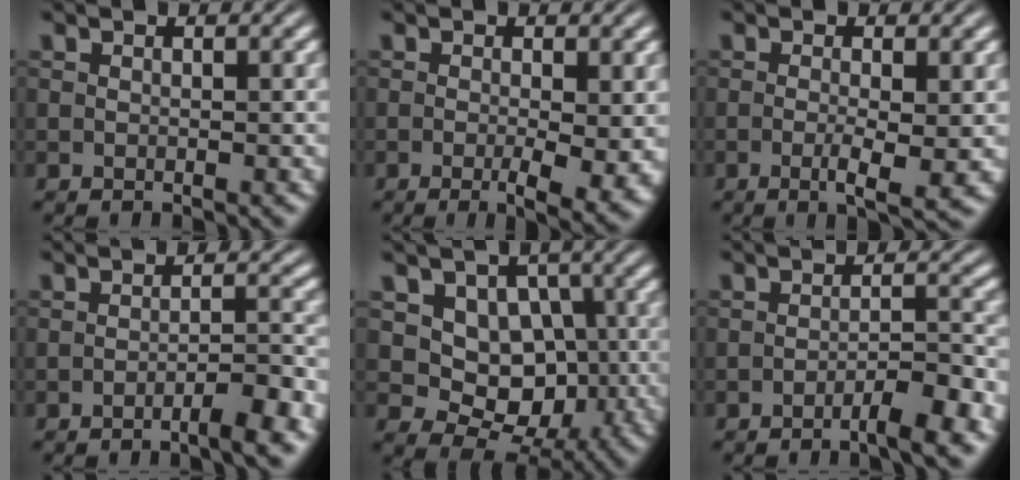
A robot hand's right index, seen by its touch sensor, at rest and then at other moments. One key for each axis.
{"total": 4.3, "fx": -1.6, "fy": 1.0, "fz": 3.8, "tx": -0.055, "ty": -0.020, "tz": -0.020}
{"total": 3.1, "fx": -0.9, "fy": 0.2, "fz": 3.0, "tx": -0.052, "ty": -0.016, "tz": -0.011}
{"total": 2.8, "fx": -2.0, "fy": -0.2, "fz": 1.9, "tx": -0.019, "ty": 0.005, "tz": -0.039}
{"total": 10.8, "fx": -1.0, "fy": 9.2, "fz": 5.5, "tx": -0.119, "ty": -0.047, "tz": -0.009}
{"total": 3.1, "fx": -2.1, "fy": -0.1, "fz": 2.3, "tx": -0.022, "ty": 0.003, "tz": -0.041}